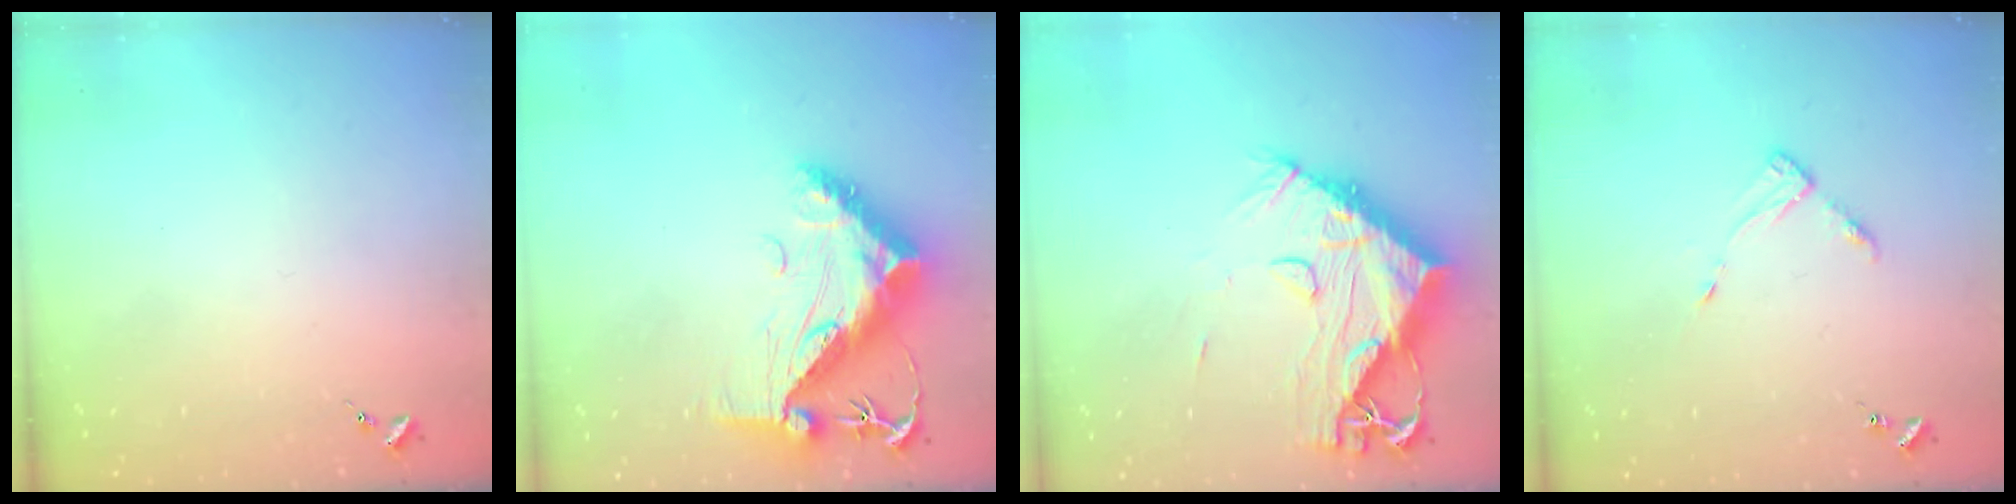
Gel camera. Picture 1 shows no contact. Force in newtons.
{"total": 19.4, "press": 19.3, "slide": 1.7}
{"total": 18.4, "press": 18.3, "slide": 1.6}
{"total": 4.9, "press": 4.8, "slide": 0.6}